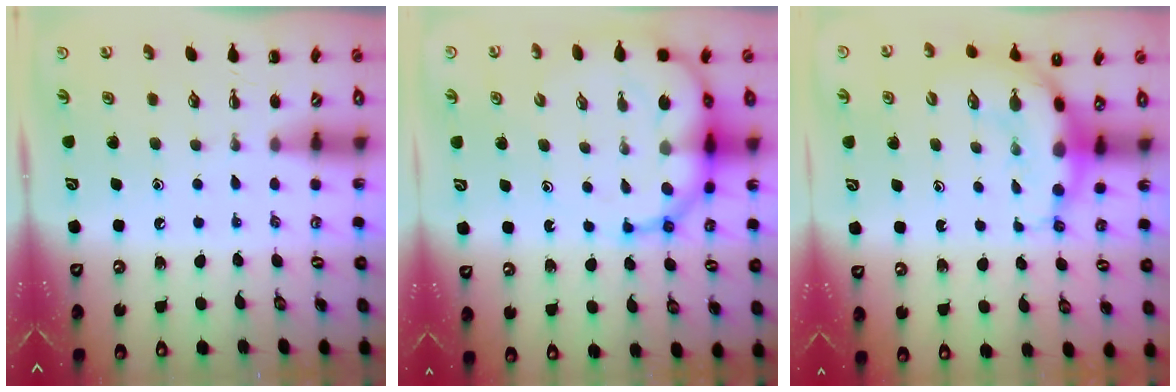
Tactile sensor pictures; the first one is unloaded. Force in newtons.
{"total": 13.8, "press": 13.3, "slide": 3.7}
{"total": 8.5, "press": 8.2, "slide": 2.0}